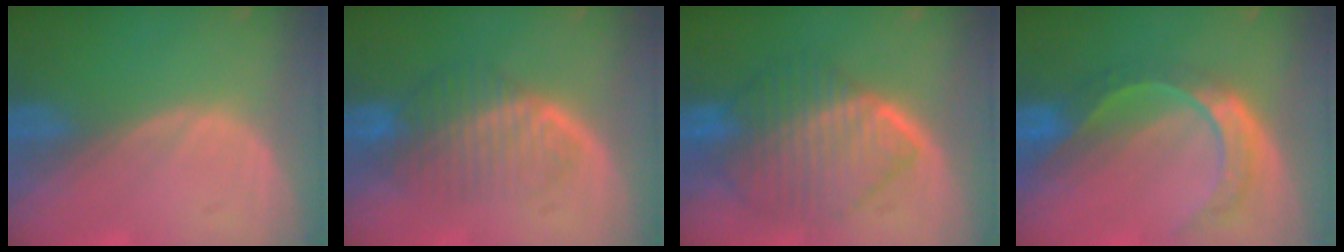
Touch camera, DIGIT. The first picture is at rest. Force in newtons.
{"total": 7.4, "press": 6.8, "slide": 3.0}
{"total": 10.5, "press": 10.4, "slide": 1.0}
{"total": 8.5, "press": 7.2, "slide": 4.6}